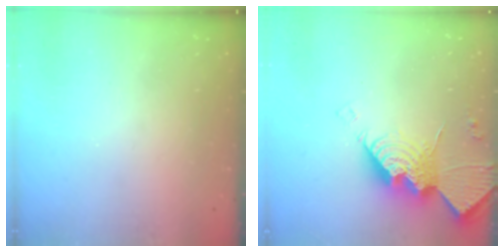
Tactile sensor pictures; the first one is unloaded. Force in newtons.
{"total": 14.9, "press": 14.8, "slide": 1.2}